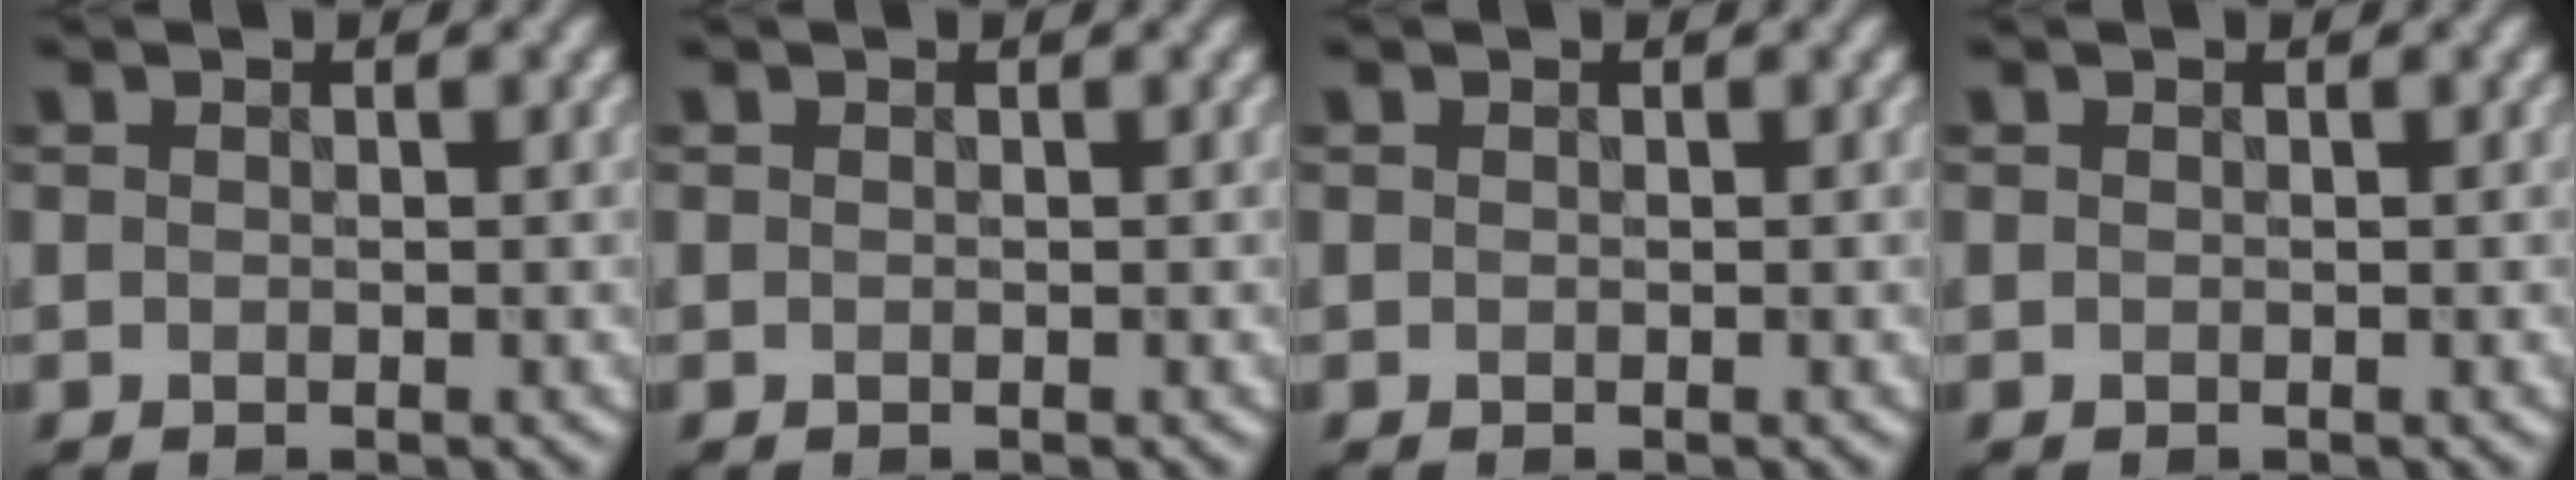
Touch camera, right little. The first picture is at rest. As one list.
[{"total": 0.0}, {"total": 0.0}, {"total": 0.0}]